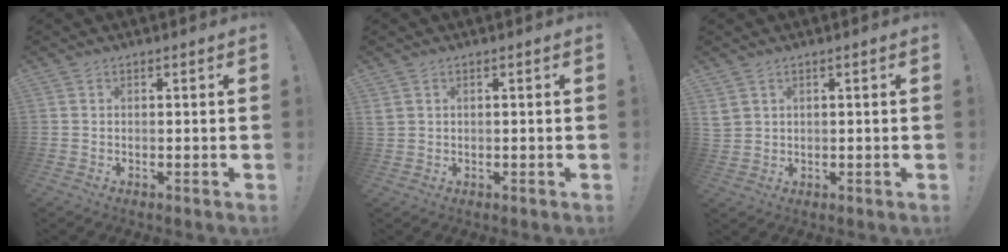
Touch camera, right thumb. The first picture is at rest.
{"total": 1.5, "force": [0.8, 1.0, 0.6], "torque": [-0.014, 0.005, 0.015]}
{"total": 3.2, "force": [2.0, 2.2, 1.2], "torque": [-0.020, -0.006, 0.039]}